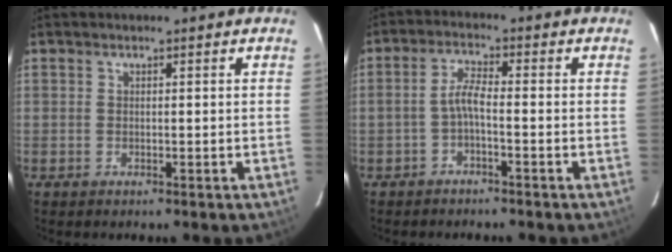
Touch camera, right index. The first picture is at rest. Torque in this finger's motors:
{"motor_torque": [0.42, -0.27, 0.29, 0.08]}